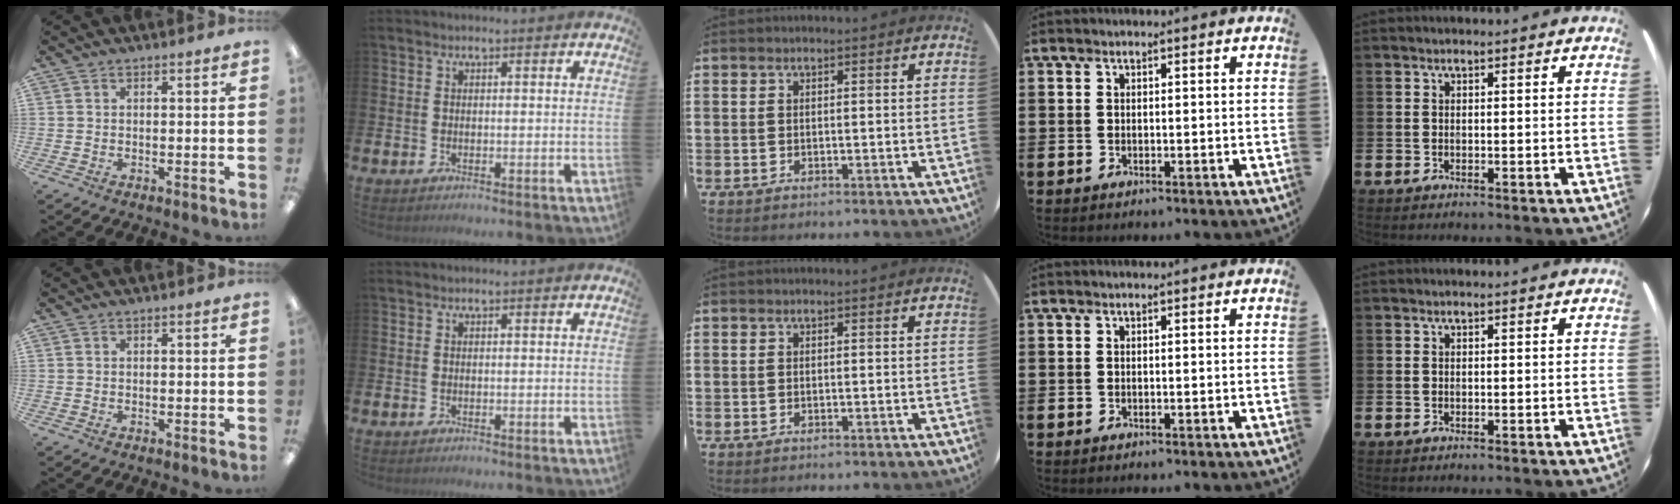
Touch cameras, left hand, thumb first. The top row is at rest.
{}